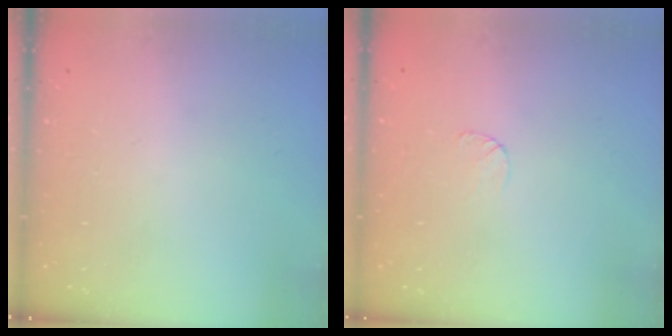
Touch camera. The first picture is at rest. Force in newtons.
{"total": 3.7, "press": 3.7, "slide": 0.4}